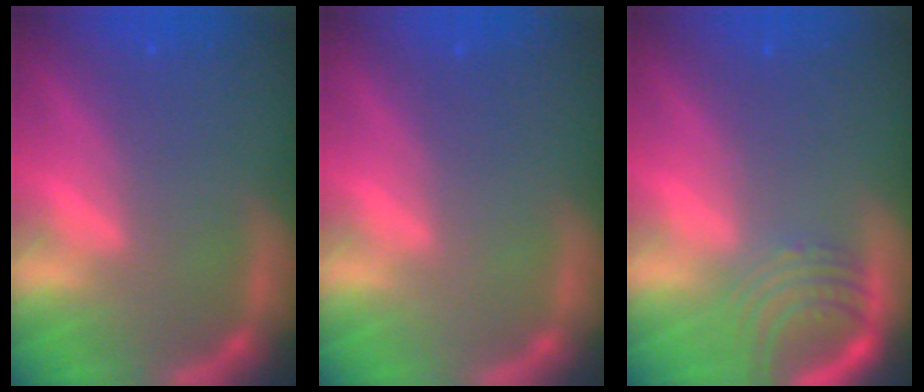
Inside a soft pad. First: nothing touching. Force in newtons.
{"total": 0.0}
{"total": 5.5}